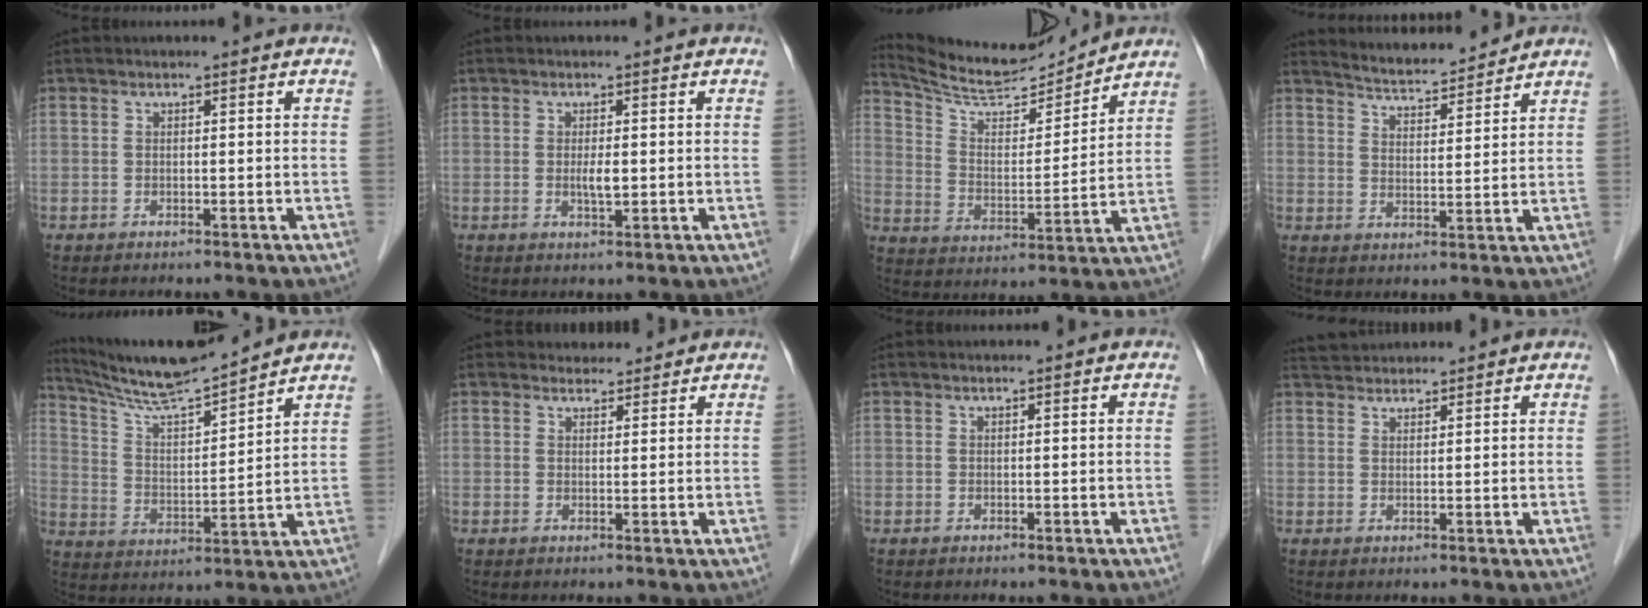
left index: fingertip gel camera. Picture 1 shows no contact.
{"total": 1.8, "force": [-0.1, 0.4, 1.8], "torque": [-0.035, -0.006, -0.001]}
{"total": 12.3, "force": [12.0, 0.7, 2.5], "torque": [-0.053, -0.005, 0.213]}
{"total": 7.6, "force": [7.5, 0.3, 1.3], "torque": [-0.034, 0.005, 0.123]}
{"total": 12.2, "force": [11.4, -0.4, 4.1], "torque": [-0.083, 0.004, 0.208]}
{"total": 2.9, "force": [2.7, 1.0, 0.0], "torque": [0.002, 0.004, 0.037]}
{"total": 0.0}
{"total": 4.9, "force": [4.8, 0.8, 0.8], "torque": [-0.015, 0.035, 0.081]}